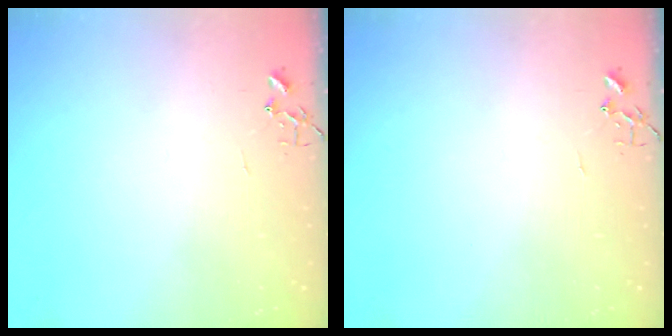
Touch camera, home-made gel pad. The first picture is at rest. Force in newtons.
{"total": 0.0}